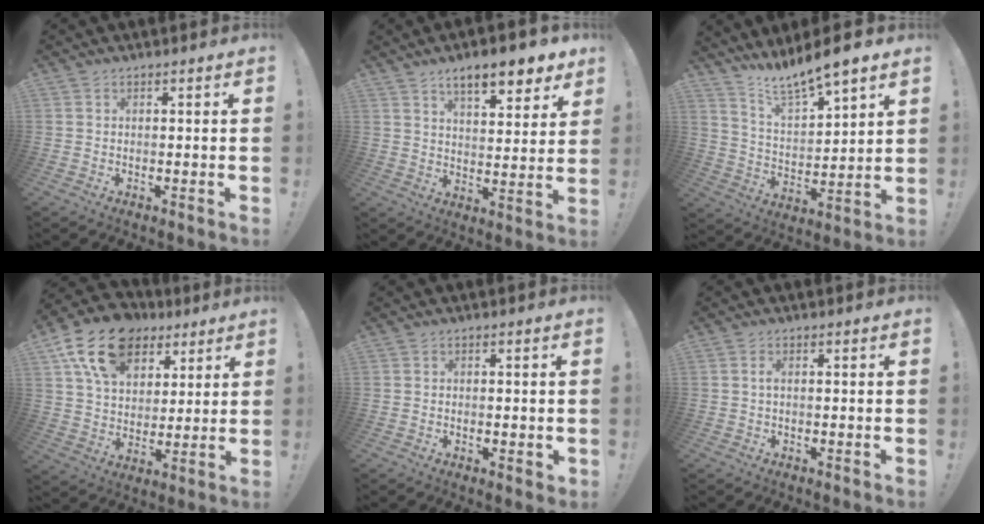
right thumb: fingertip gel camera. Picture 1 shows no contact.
{"total": 10.6, "force": [7.5, 3.1, 6.8], "torque": [-0.102, -0.044, 0.126]}
{"total": 10.1, "force": [9.6, 0.8, 3.2], "torque": [-0.068, -0.085, 0.167]}
{"total": 18.5, "force": [9.6, 12.4, 9.8], "torque": [-0.159, -0.040, 0.179]}
{"total": 1.2, "force": [0.2, 0.6, 1.1], "torque": [-0.011, 0.000, 0.002]}
{"total": 1.0, "force": [-0.2, 0.1, 1.0], "torque": [-0.024, 0.003, -0.004]}